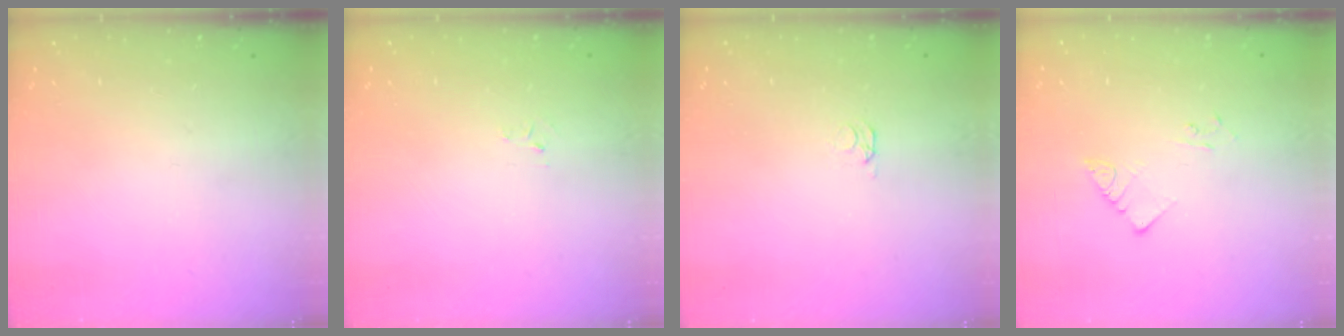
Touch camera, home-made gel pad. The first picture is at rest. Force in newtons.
{"total": 2.6, "press": 2.6, "slide": 0.4}
{"total": 1.6, "press": 1.6, "slide": 0.4}
{"total": 2.2, "press": 2.2, "slide": 0.2}